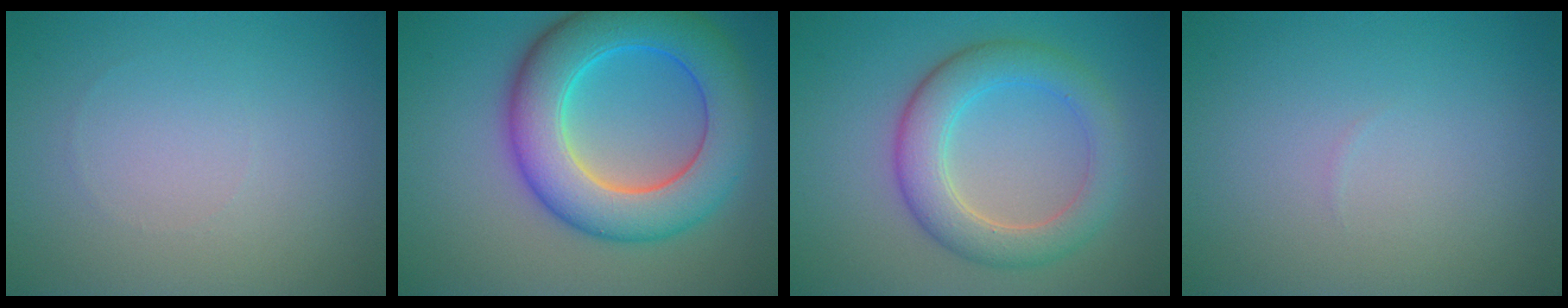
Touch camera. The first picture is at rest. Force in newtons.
{"total": 9.9, "press": 9.9, "slide": 0.3}
{"total": 5.3, "press": 5.3, "slide": 0.2}
{"total": 0.0}